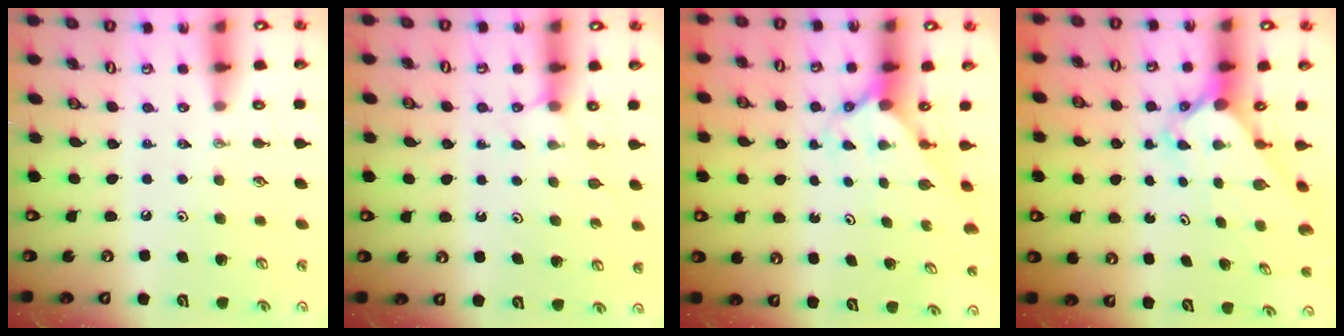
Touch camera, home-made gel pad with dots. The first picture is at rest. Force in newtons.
{"total": 4.2, "press": 4.2, "slide": 0.5}
{"total": 1.7, "press": 1.7, "slide": 0.1}
{"total": 2.6, "press": 2.6, "slide": 0.2}